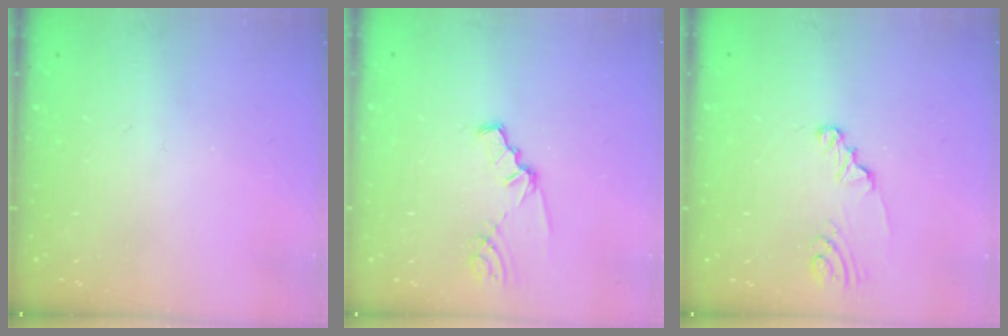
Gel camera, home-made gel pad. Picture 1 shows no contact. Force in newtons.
{"total": 1.6, "press": 1.6, "slide": 0.3}
{"total": 2.5, "press": 2.5, "slide": 0.3}